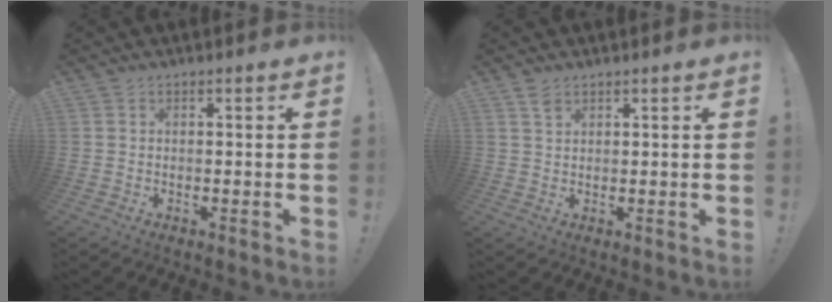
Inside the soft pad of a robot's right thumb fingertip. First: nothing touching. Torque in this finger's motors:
{"motor_torque": [-0.21, 0.28, 0.06, -0.10, 0.01]}